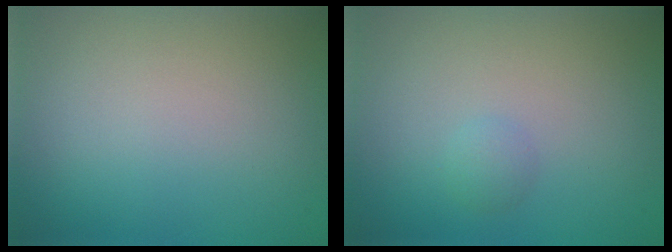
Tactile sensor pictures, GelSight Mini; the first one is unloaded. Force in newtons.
{"total": 0.9, "press": 0.9, "slide": 0.0}